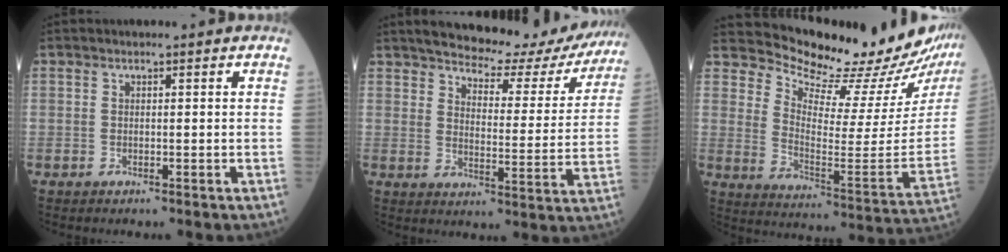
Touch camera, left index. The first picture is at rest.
{"total": 19.2, "force": [17.6, 4.8, 6.1], "torque": [-0.067, -0.028, 0.208]}
{"total": 20.6, "force": [19.9, 2.4, 4.7], "torque": [-0.087, -0.115, 0.256]}